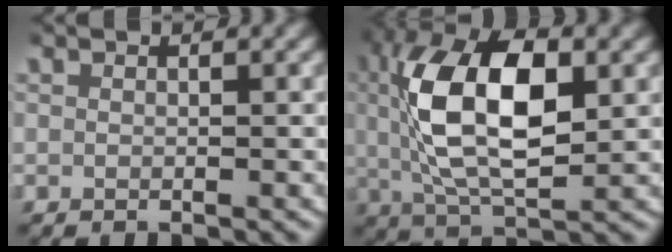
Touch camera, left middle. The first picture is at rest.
{"total": 10.6, "force": [1.1, 5.1, 9.2], "torque": [-0.173, -0.001, 0.023]}